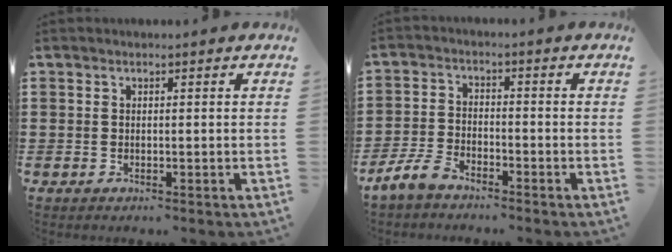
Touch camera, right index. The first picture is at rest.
{"total": 4.4, "force": [-3.7, 1.3, 2.1], "torque": [-0.064, 0.001, -0.078]}